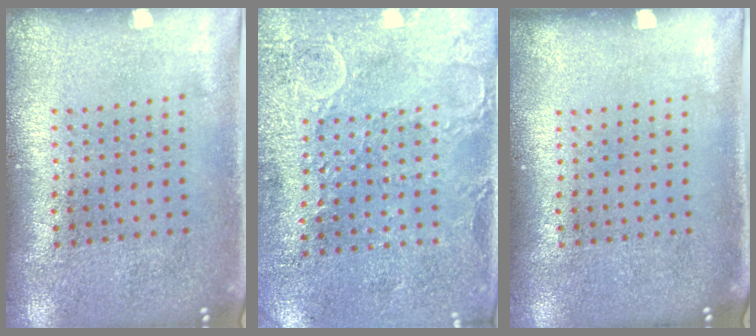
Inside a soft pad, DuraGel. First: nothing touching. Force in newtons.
{"total": 2.7, "press": 2.6, "slide": 0.8}
{"total": 0.0}